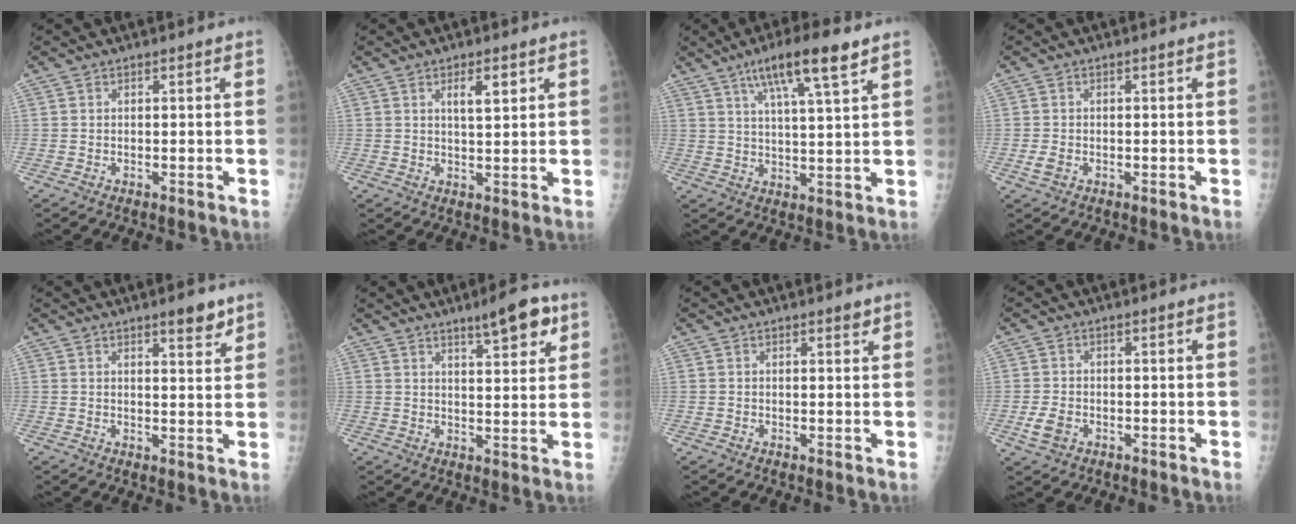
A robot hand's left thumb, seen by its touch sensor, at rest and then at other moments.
{"total": 4.1, "force": [1.9, 1.3, 3.4], "torque": [-0.049, -0.012, 0.033]}
{"total": 11.0, "force": [6.4, 1.2, 8.8], "torque": [-0.153, -0.018, 0.109]}
{"total": 2.0, "force": [-0.7, 1.3, 1.3], "torque": [-0.028, 0.002, -0.015]}
{"total": 4.3, "force": [3.0, 1.1, 2.8], "torque": [-0.030, -0.020, 0.042]}
{"total": 7.8, "force": [4.8, 2.0, 5.8], "torque": [-0.071, -0.023, 0.070]}
{"total": 0.9, "force": [0.6, 0.2, 0.5], "torque": [-0.006, -0.004, 0.009]}
{"total": 3.5, "force": [-1.3, 2.4, 2.2], "torque": [-0.042, 0.004, -0.023]}